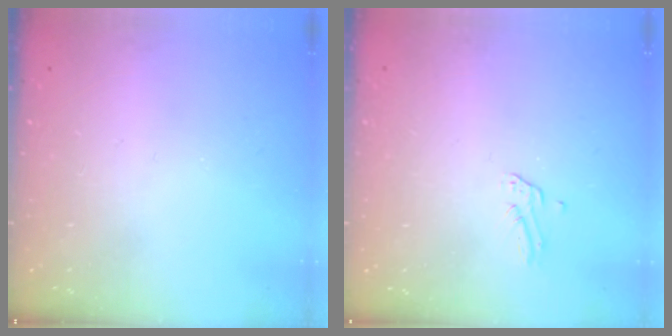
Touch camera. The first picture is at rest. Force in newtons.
{"total": 1.2, "press": 1.2, "slide": 0.1}